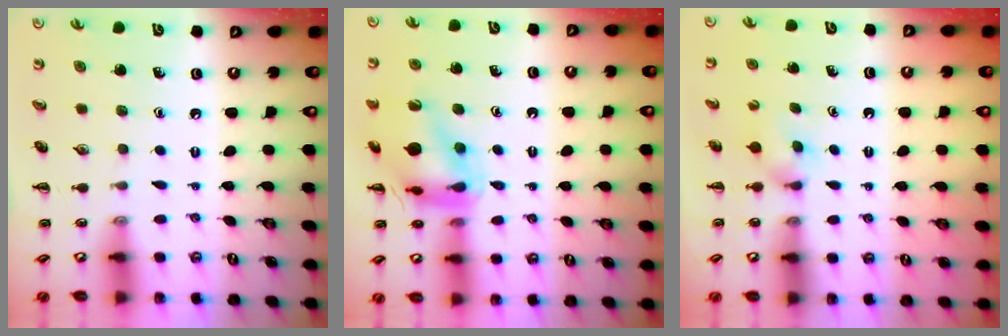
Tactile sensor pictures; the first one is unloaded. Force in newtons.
{"total": 14.4, "press": 14.3, "slide": 1.0}
{"total": 2.5, "press": 2.3, "slide": 1.0}